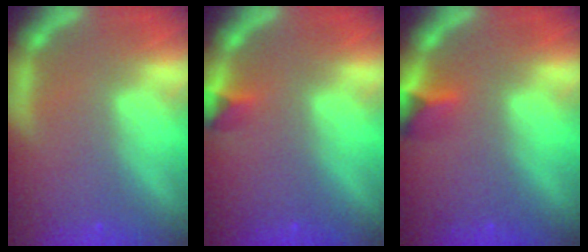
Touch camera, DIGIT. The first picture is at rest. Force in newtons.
{"total": 1.4}
{"total": 2.4}